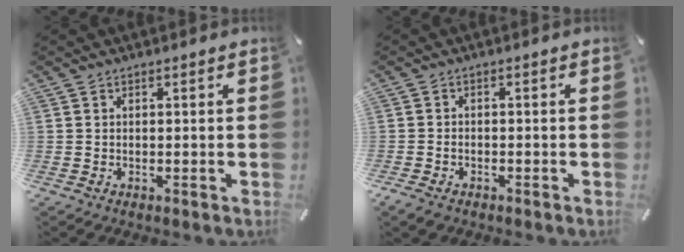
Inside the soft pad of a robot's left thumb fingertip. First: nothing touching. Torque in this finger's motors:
{"motor_torque": [-0.27, 0.38, -0.01, 0.08, 0.02]}